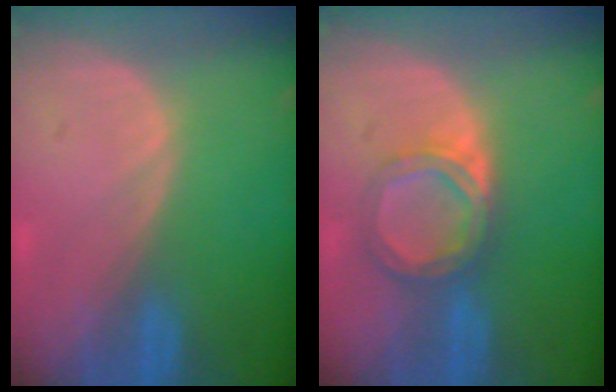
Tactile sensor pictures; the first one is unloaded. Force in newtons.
{"total": 5.3, "press": 5.1, "slide": 1.4}